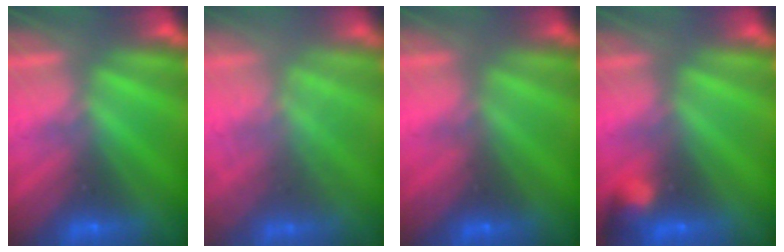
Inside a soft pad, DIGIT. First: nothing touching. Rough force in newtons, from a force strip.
{"total": 1.7}
{"total": 3.7}
{"total": 2.9}